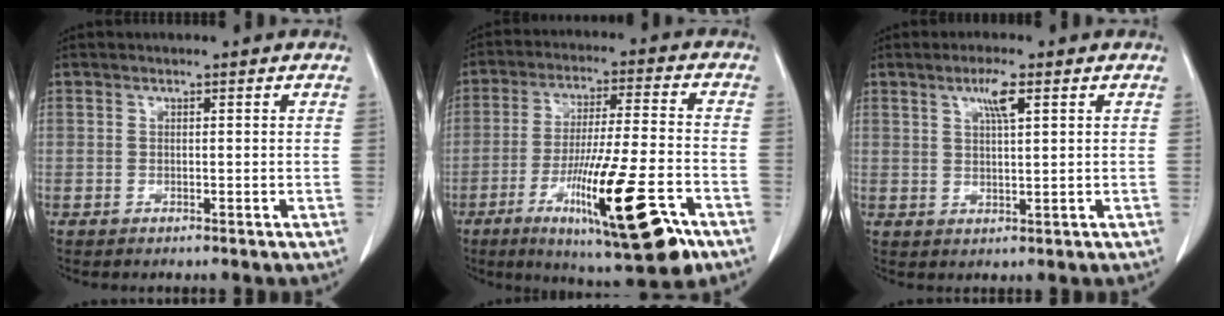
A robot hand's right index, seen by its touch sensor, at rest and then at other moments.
{"total": 19.6, "force": [-9.4, 1.8, 17.1], "torque": [-0.264, -0.034, -0.150]}
{"total": 4.1, "force": [2.0, 0.3, 3.5], "torque": [-0.065, -0.001, 0.035]}